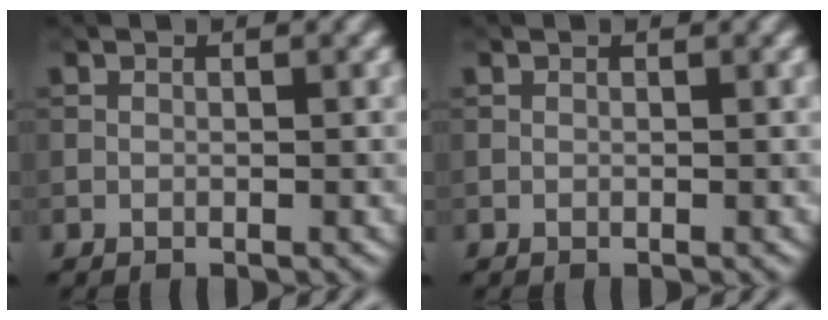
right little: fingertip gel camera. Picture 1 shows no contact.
{"total": 0.0}